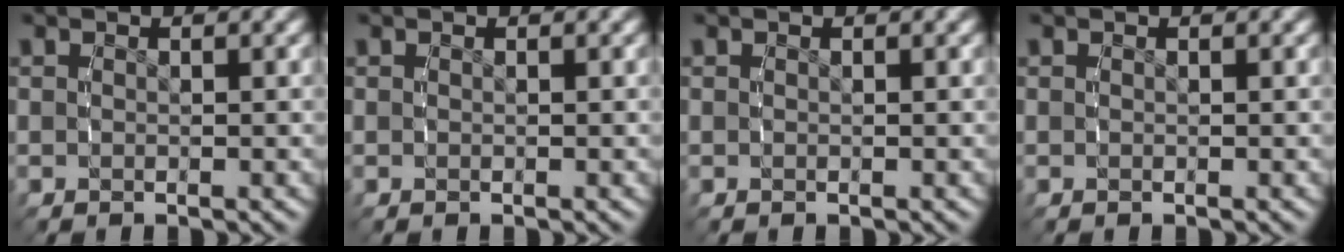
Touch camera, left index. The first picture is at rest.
{"total": 0.0}
{"total": 0.0}
{"total": 0.0}